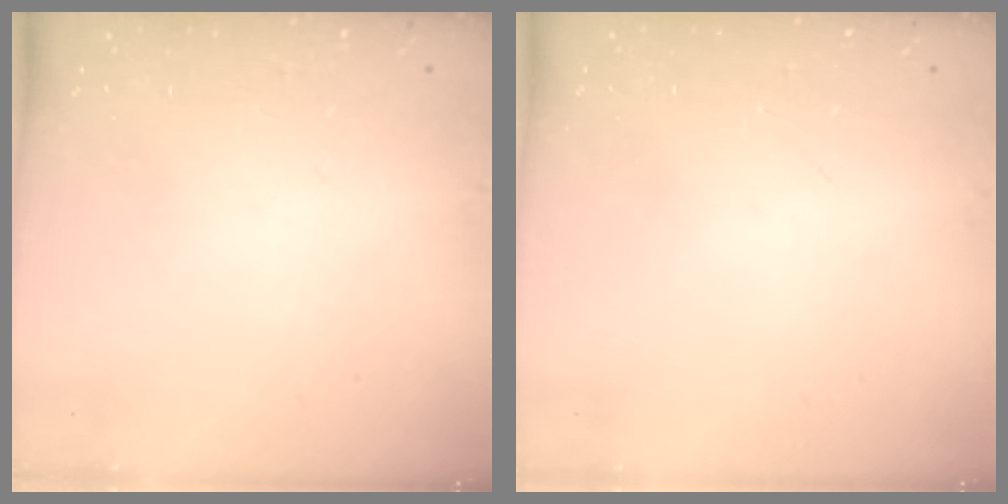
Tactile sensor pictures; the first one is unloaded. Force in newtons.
{"total": 1.4, "press": 1.4, "slide": 0.1}